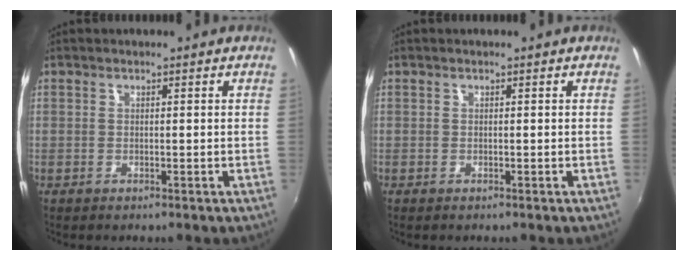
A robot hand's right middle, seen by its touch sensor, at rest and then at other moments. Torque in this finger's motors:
{"motor_torque": [-0.56, 0.09, -0.02, -0.01]}